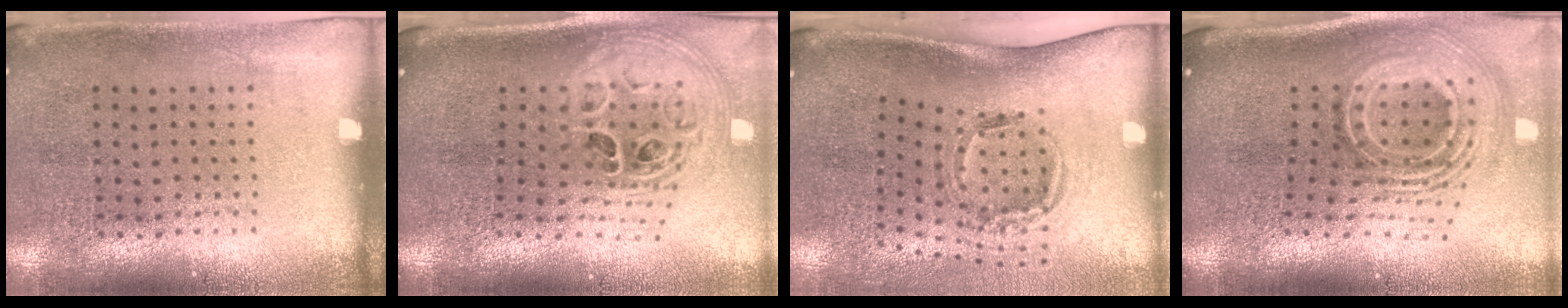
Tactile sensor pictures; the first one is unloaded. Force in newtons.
{"total": 3.0, "press": 2.1, "slide": 2.1}
{"total": 2.0, "press": 1.2, "slide": 1.6}
{"total": 3.2, "press": 2.0, "slide": 2.5}